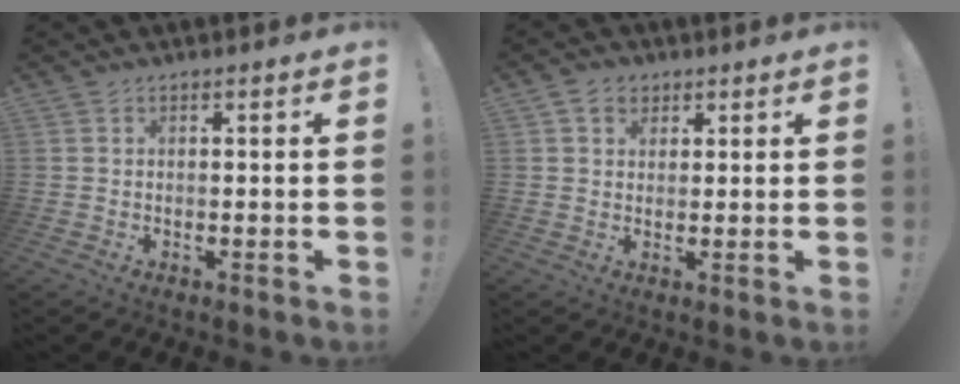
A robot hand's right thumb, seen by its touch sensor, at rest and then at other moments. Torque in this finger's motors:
{"motor_torque": [-0.01, 0.01, 0.02, -0.03, 0.00]}